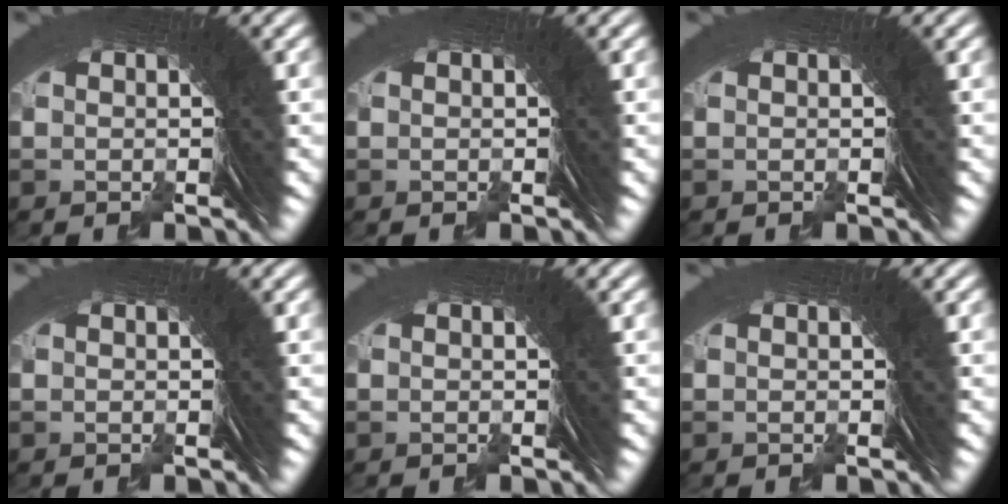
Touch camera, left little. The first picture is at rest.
{"total": 0.0}
{"total": 0.0}
{"total": 0.0}
{"total": 0.0}
{"total": 0.0}